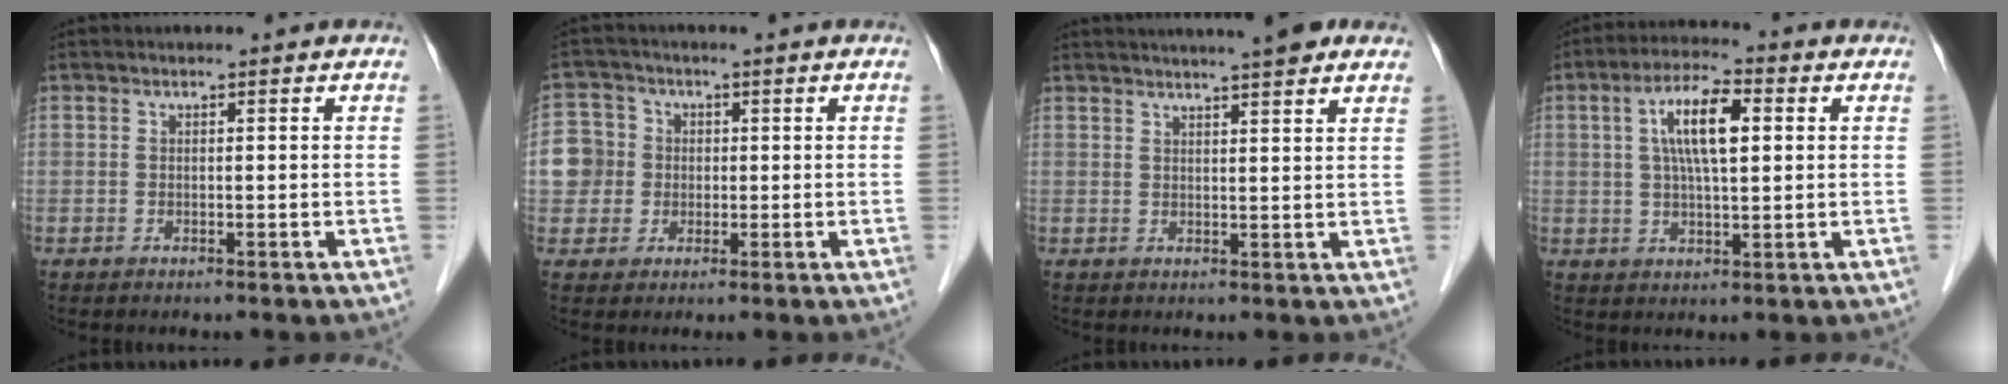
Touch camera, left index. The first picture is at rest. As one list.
[{"total": 5.9, "force": [-0.2, 5.8, 0.8], "torque": [-0.029, 0.020, -0.002]}, {"total": 9.6, "force": [7.9, 0.9, 5.4], "torque": [-0.073, 0.023, 0.094]}, {"total": 8.6, "force": [2.0, 2.2, 8.1], "torque": [-0.153, 0.017, 0.035]}]